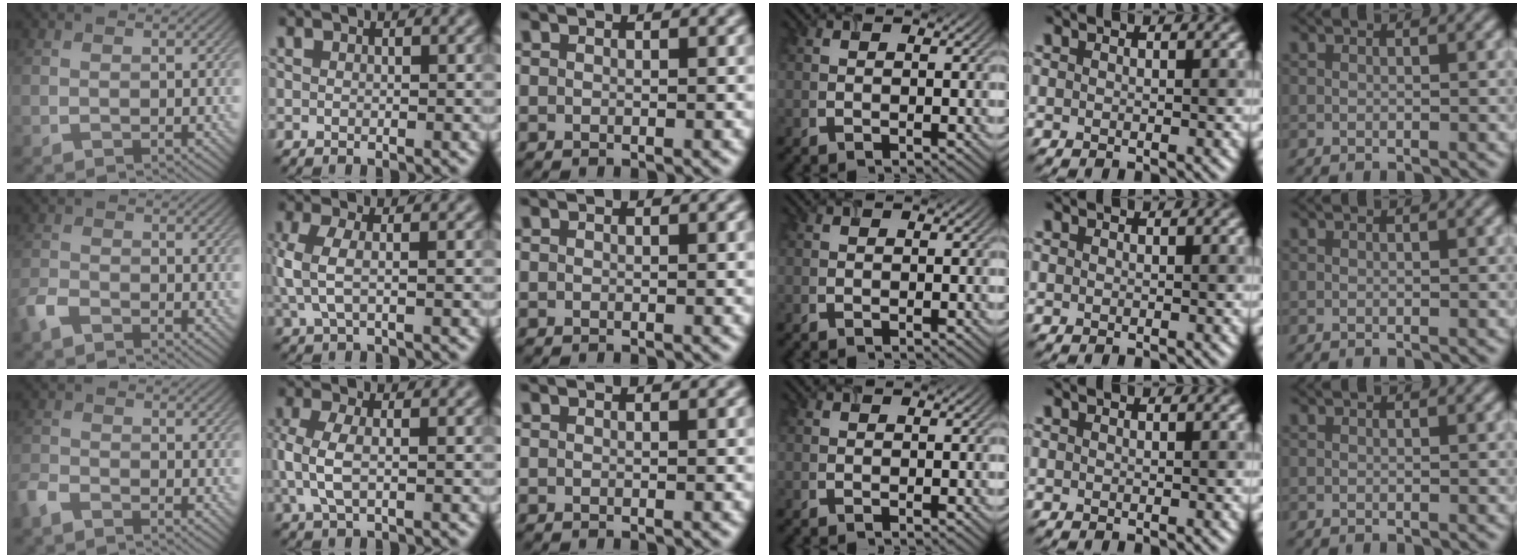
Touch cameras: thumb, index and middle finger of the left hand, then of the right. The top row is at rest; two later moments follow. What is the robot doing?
{"motion": "insert", "object": "airpods case & airpods"}